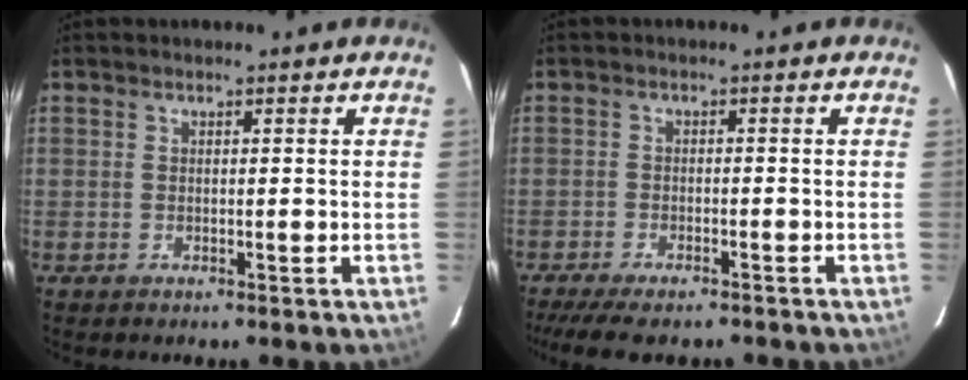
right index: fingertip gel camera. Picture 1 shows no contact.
{"total": 9.6, "force": [-8.0, 2.5, 4.8], "torque": [-0.111, -0.026, -0.131]}